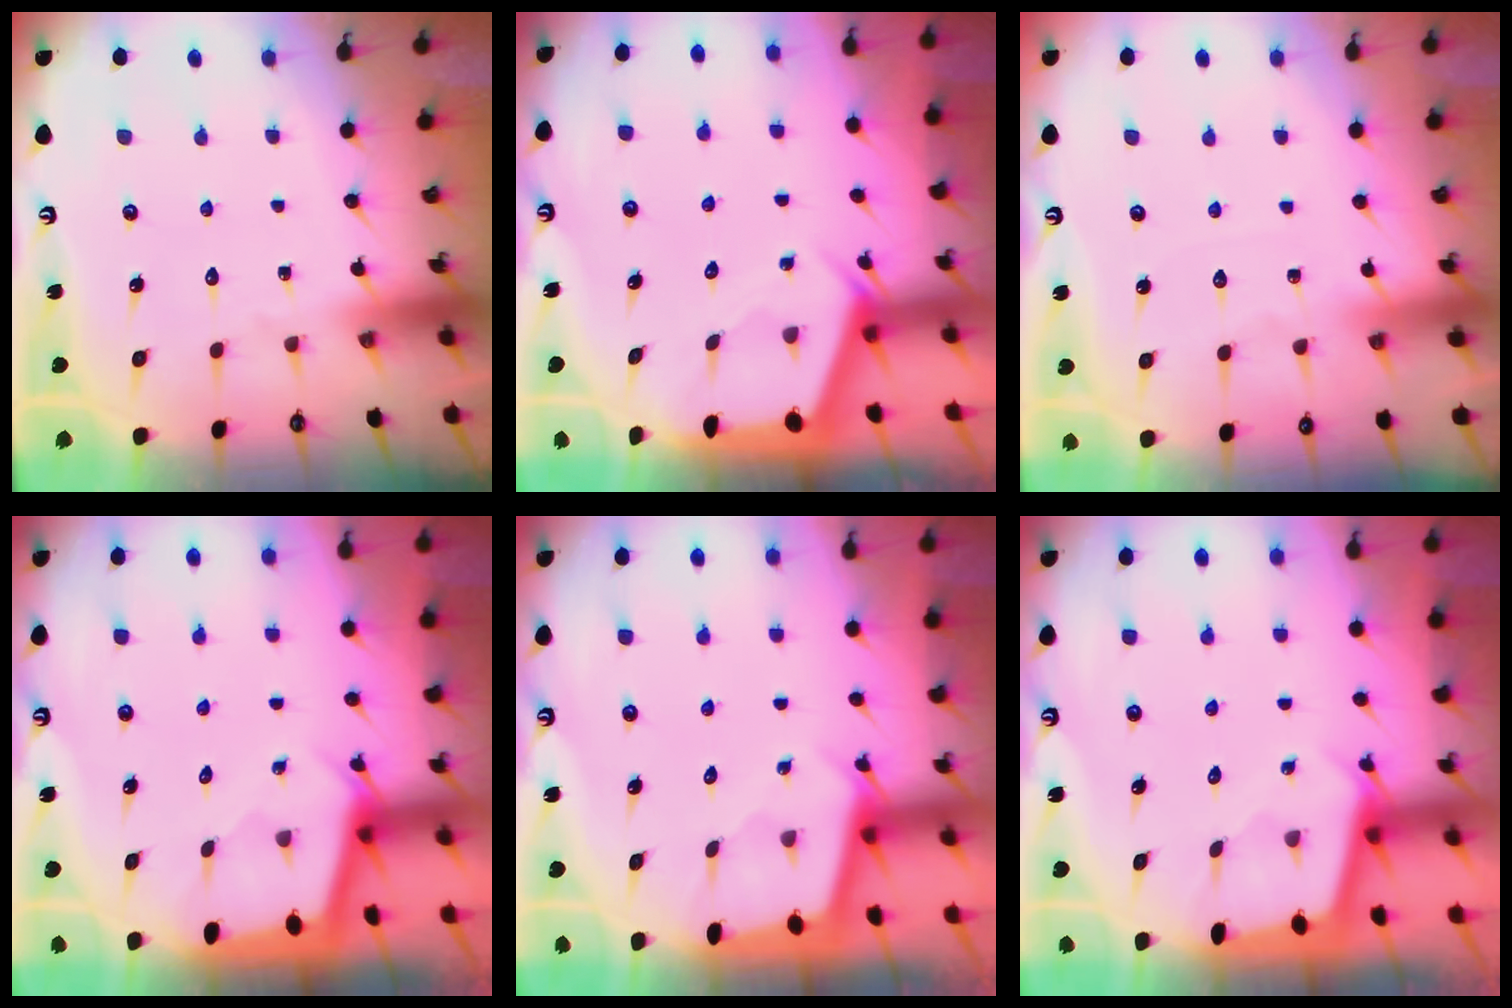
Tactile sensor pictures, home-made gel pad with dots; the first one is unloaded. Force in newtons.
{"total": 2.4, "press": 2.3, "slide": 0.4}
{"total": 3.4, "press": 3.4, "slide": 0.5}
{"total": 2.0, "press": 2.0, "slide": 0.1}
{"total": 1.8, "press": 1.8, "slide": 0.2}
{"total": 1.9, "press": 1.9, "slide": 0.2}